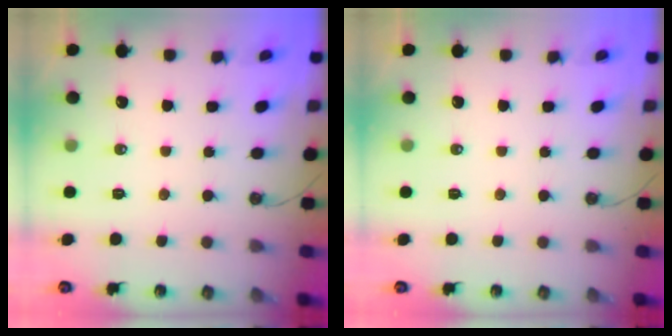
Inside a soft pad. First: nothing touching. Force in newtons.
{"total": 0.0}